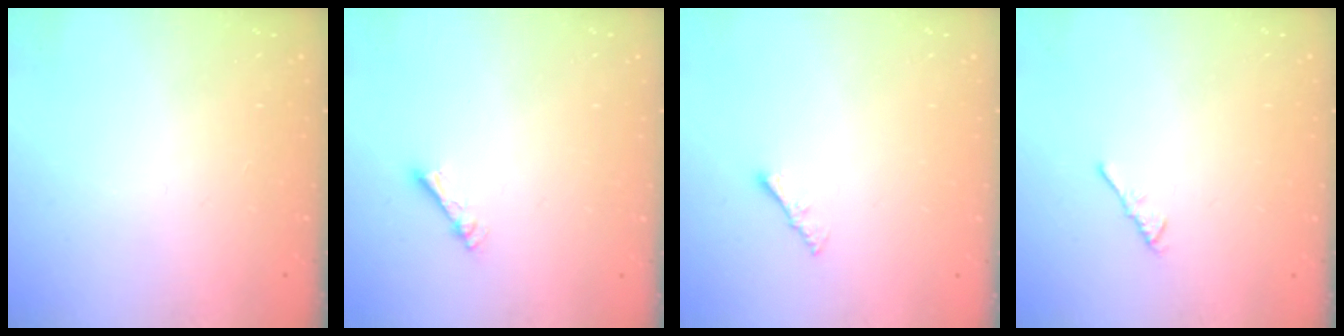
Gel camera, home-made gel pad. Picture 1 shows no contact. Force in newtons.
{"total": 2.3, "press": 2.2, "slide": 0.4}
{"total": 1.6, "press": 1.5, "slide": 0.5}
{"total": 1.1, "press": 1.0, "slide": 0.4}